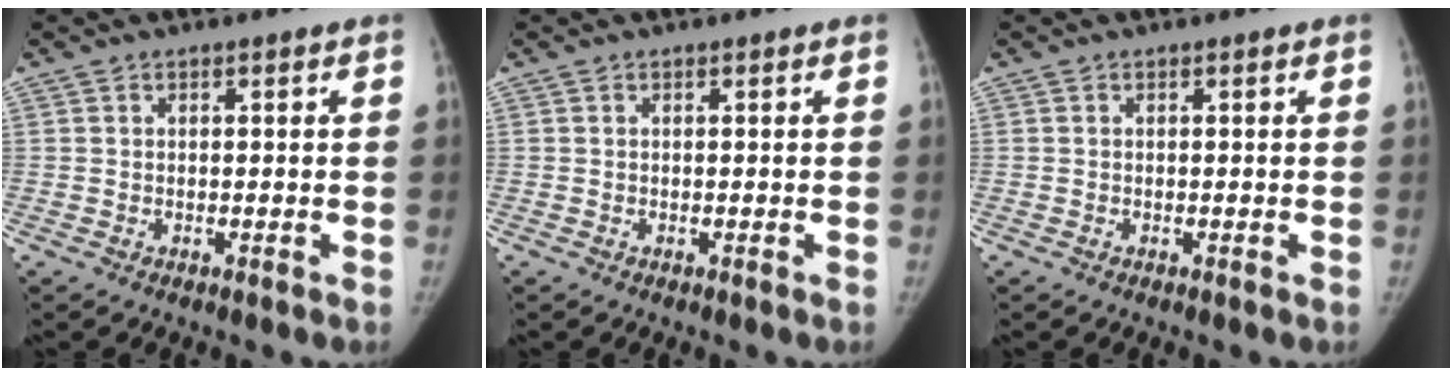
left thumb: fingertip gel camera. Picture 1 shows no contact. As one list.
[{"total": 0.0}, {"total": 0.0}]